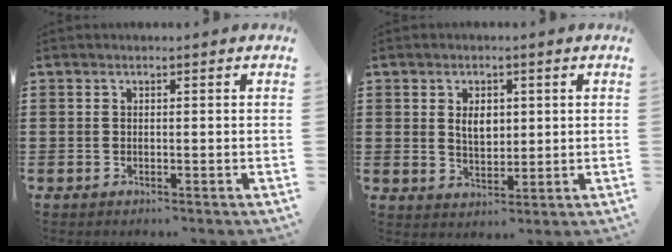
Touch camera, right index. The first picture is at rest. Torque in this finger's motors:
{"motor_torque": [0.09, 0.01, 0.13, 0.08]}